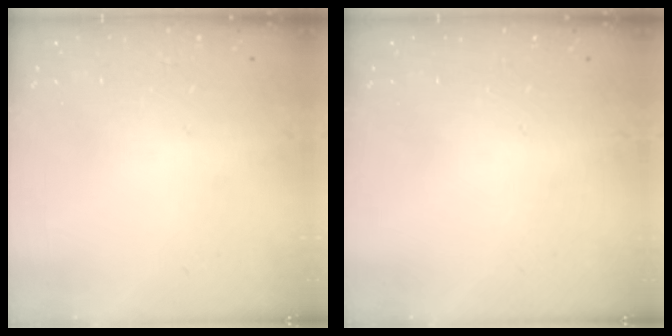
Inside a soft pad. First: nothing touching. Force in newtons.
{"total": 0.0}